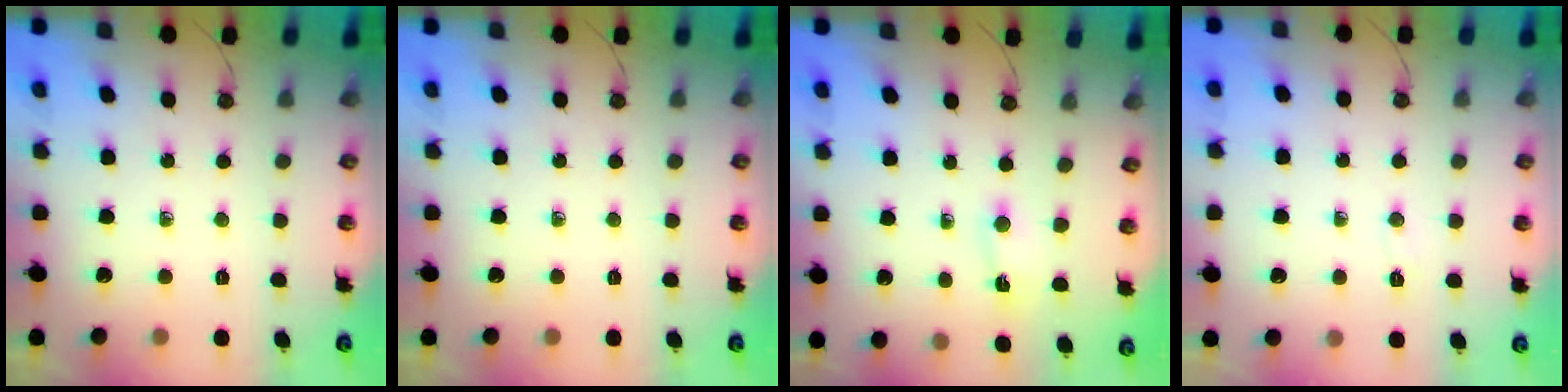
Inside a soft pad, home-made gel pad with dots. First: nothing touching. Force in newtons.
{"total": 0.0}
{"total": 1.1, "press": 1.0, "slide": 0.5}
{"total": 3.7, "press": 3.4, "slide": 1.3}